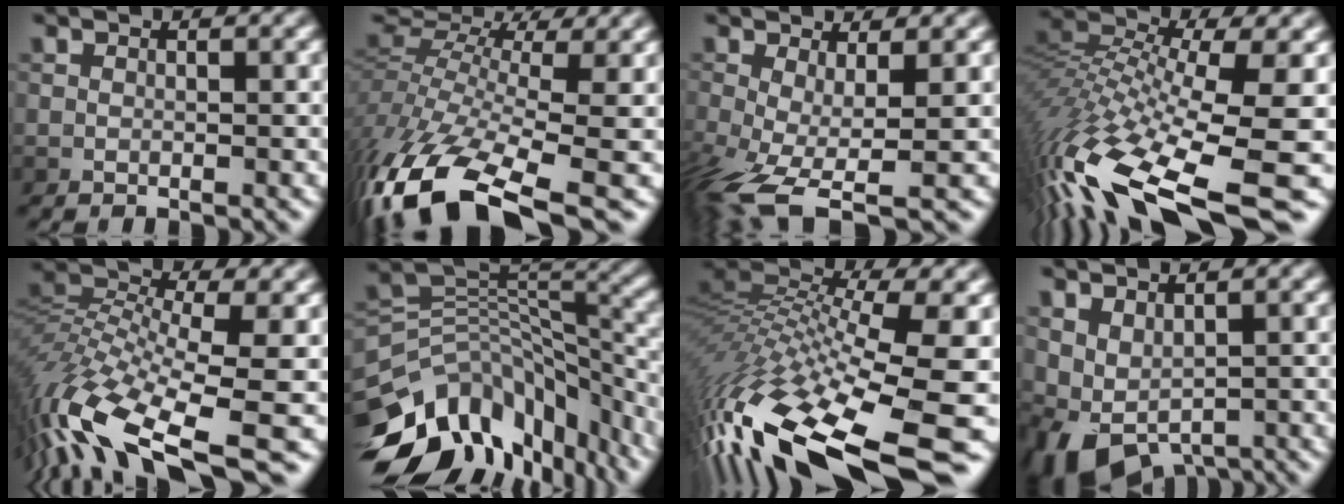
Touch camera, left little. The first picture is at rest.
{"total": 13.4, "force": [-6.7, 5.8, 10.0], "torque": [-0.244, 0.005, -0.116]}
{"total": 6.4, "force": [-2.6, 2.0, 5.5], "torque": [-0.120, -0.024, -0.054]}
{"total": 15.0, "force": [-6.9, 4.5, 12.6], "torque": [-0.271, 0.008, -0.118]}
{"total": 12.6, "force": [-6.3, 4.6, 9.9], "torque": [-0.217, 0.003, -0.112]}
{"total": 13.5, "force": [-8.2, 8.2, 7.0], "torque": [-0.158, 0.003, -0.126]}
{"total": 16.4, "force": [-5.9, 4.7, 14.6], "torque": [-0.306, 0.005, -0.100]}
{"total": 4.4, "force": [0.2, 2.7, 3.5], "torque": [-0.068, -0.012, 0.013]}